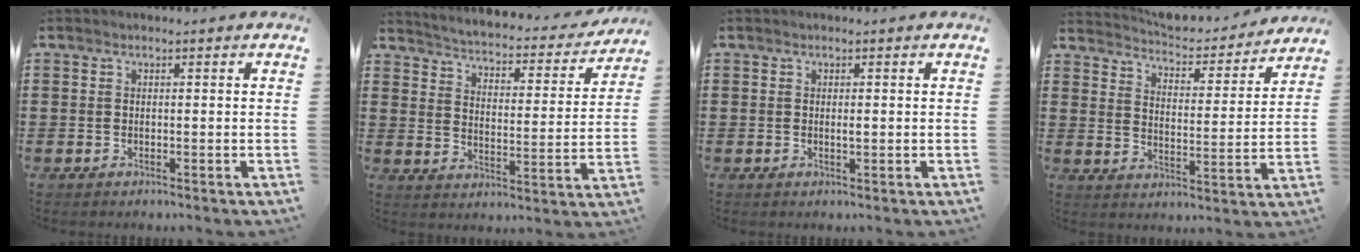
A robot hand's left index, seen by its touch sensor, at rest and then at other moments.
{"total": 2.6, "force": [2.5, 0.1, 0.6], "torque": [-0.031, -0.027, 0.032]}
{"total": 0.9, "force": [0.1, 0.2, 0.8], "torque": [-0.017, -0.002, 0.003]}
{"total": 4.3, "force": [4.2, 0.3, 0.6], "torque": [-0.036, -0.036, 0.068]}